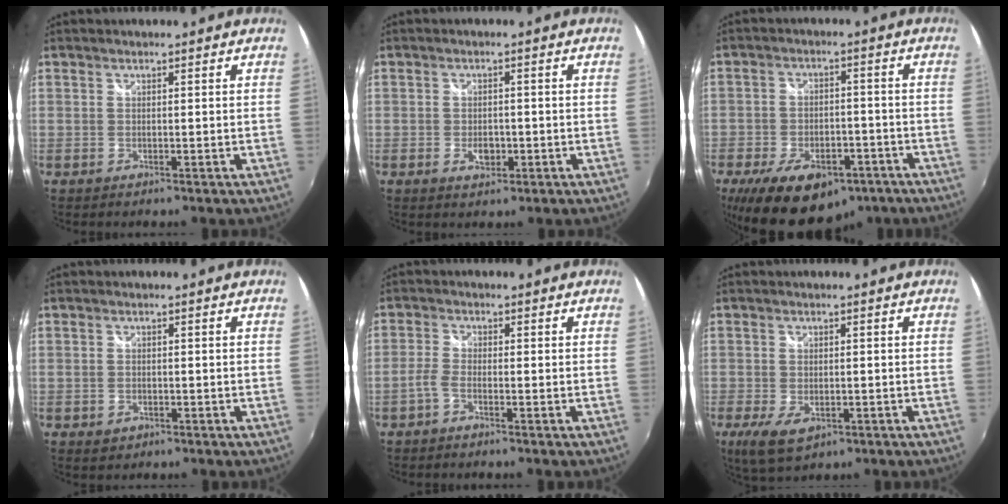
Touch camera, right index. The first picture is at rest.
{"total": 2.9, "force": [-0.9, 1.9, 2.0], "torque": [-0.033, -0.002, -0.014]}
{"total": 17.3, "force": [-10.9, 9.4, 9.7], "torque": [-0.205, -0.011, -0.158]}
{"total": 2.2, "force": [-1.0, 1.8, 0.9], "torque": [-0.019, -0.004, -0.013]}
{"total": 2.1, "force": [-1.4, 0.6, 1.4], "torque": [-0.043, 0.003, -0.035]}
{"total": 6.6, "force": [-3.0, 3.6, 4.7], "torque": [-0.105, -0.023, -0.051]}